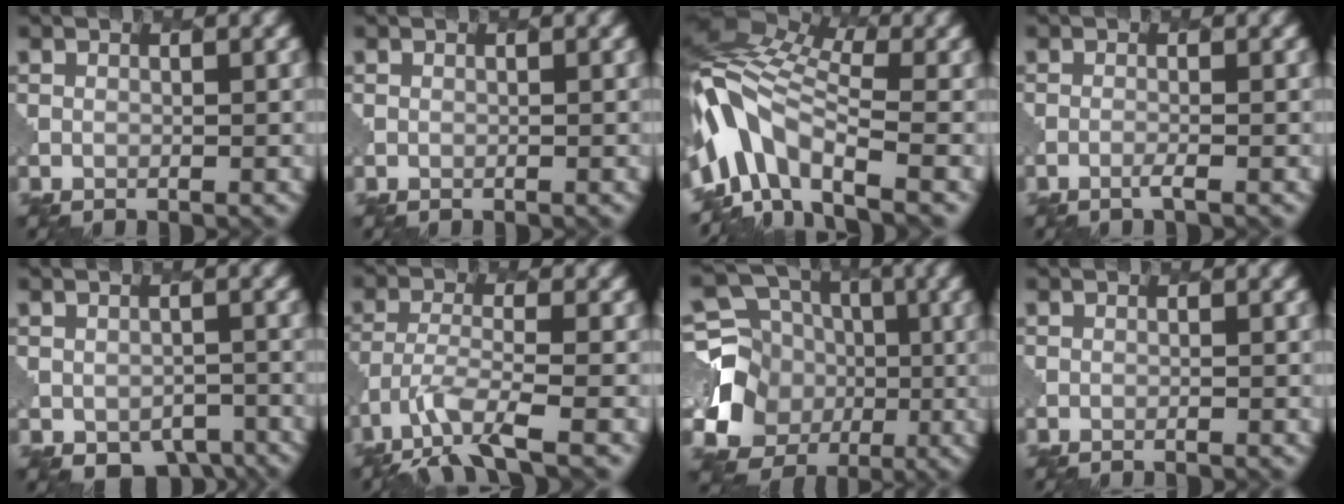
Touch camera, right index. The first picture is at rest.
{"total": 0.0}
{"total": 10.0, "force": [-3.0, 5.1, 8.1], "torque": [-0.148, 0.015, -0.071]}
{"total": 0.7, "force": [-0.5, 0.1, 0.6], "torque": [-0.008, 0.000, -0.016]}
{"total": 4.4, "force": [-2.7, 2.7, 2.2], "torque": [-0.022, -0.023, -0.026]}
{"total": 5.1, "force": [-3.3, 1.1, 3.7], "torque": [-0.077, -0.013, -0.068]}
{"total": 9.4, "force": [-1.1, 8.6, 3.7], "torque": [-0.075, -0.017, -0.023]}
{"total": 0.6, "force": [-0.4, 0.2, 0.3], "torque": [0.004, -0.005, -0.012]}